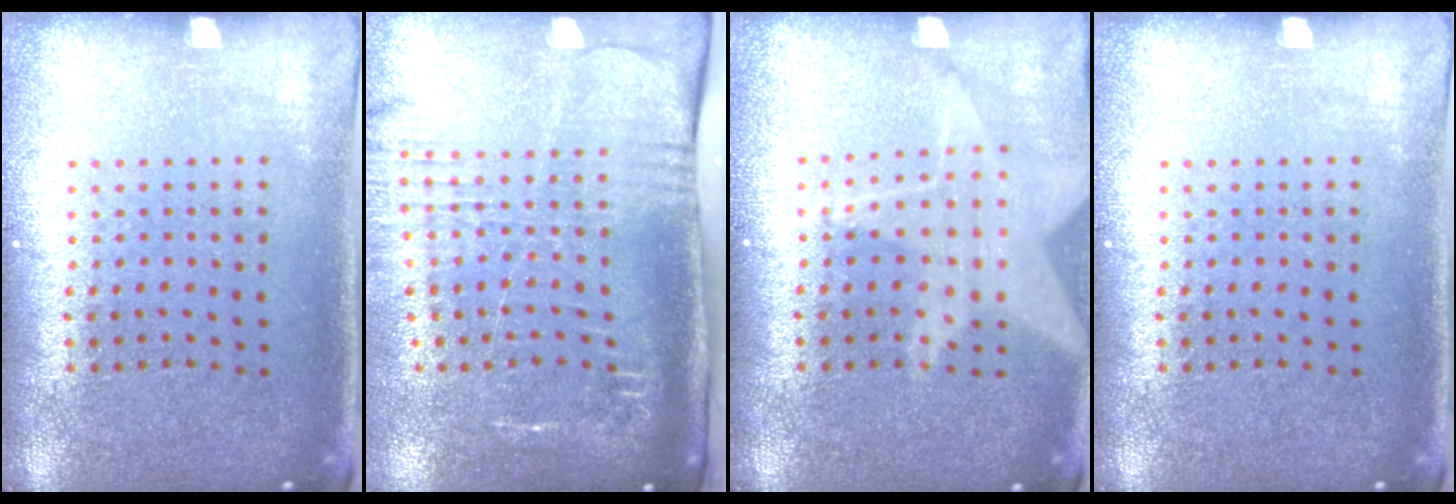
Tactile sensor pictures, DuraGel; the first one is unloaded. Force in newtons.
{"total": 2.6, "press": 2.0, "slide": 1.7}
{"total": 1.7, "press": 1.4, "slide": 1.0}
{"total": 0.0}